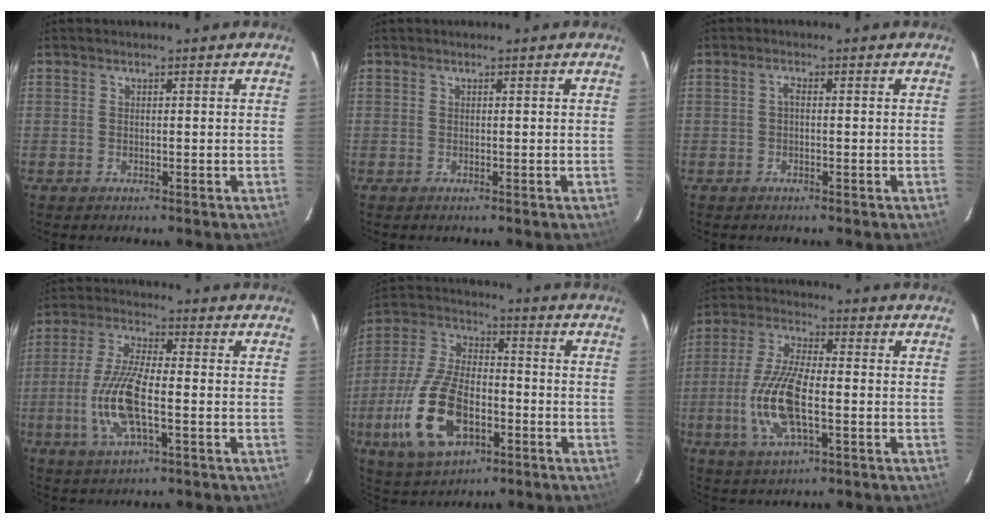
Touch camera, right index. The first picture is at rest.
{"total": 0.0}
{"total": 1.0, "force": [-0.2, 0.5, 0.9], "torque": [-0.018, 0.007, -0.005]}
{"total": 11.9, "force": [-2.8, 3.7, 10.9], "torque": [-0.232, -0.003, -0.058]}
{"total": 17.3, "force": [-6.2, 9.0, 13.4], "torque": [-0.297, -0.005, -0.107]}
{"total": 12.8, "force": [-2.8, 4.7, 11.6], "torque": [-0.249, -0.002, -0.055]}